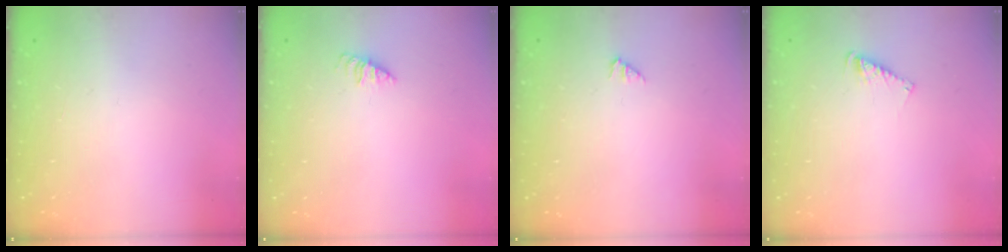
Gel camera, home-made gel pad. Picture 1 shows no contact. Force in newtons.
{"total": 0.6, "press": 0.6, "slide": 0.2}
{"total": 0.0}
{"total": 4.5, "press": 4.5, "slide": 0.2}